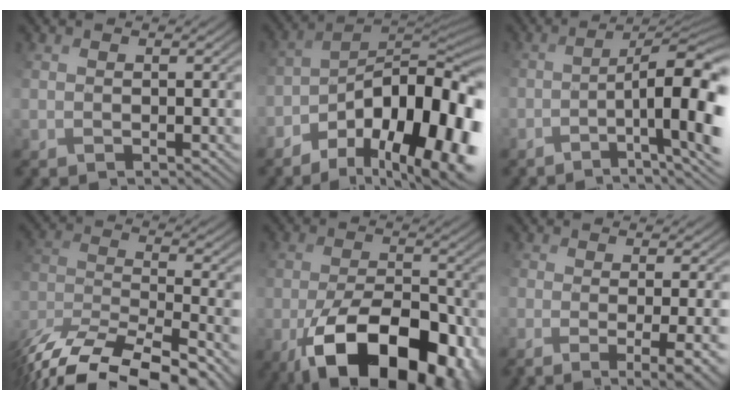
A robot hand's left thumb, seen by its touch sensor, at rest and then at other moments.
{"total": 16.4, "force": [-7.9, 7.9, 12.0], "torque": [-0.202, -0.015, -0.104]}
{"total": 13.3, "force": [-4.3, 4.0, 12.0], "torque": [-0.159, 0.003, -0.044]}
{"total": 15.4, "force": [-12.9, 4.4, 7.2], "torque": [-0.155, -0.022, -0.193]}
{"total": 14.0, "force": [-7.2, 7.2, 9.6], "torque": [-0.175, -0.022, -0.104]}
{"total": 8.6, "force": [-3.2, 3.0, 7.4], "torque": [-0.101, -0.001, -0.023]}